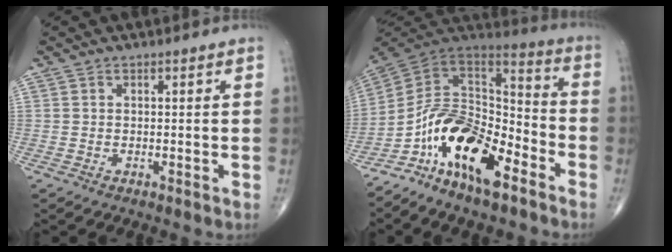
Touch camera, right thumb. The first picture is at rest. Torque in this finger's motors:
{"motor_torque": [2.65, 2.36, 1.62, -1.15, 0.19]}